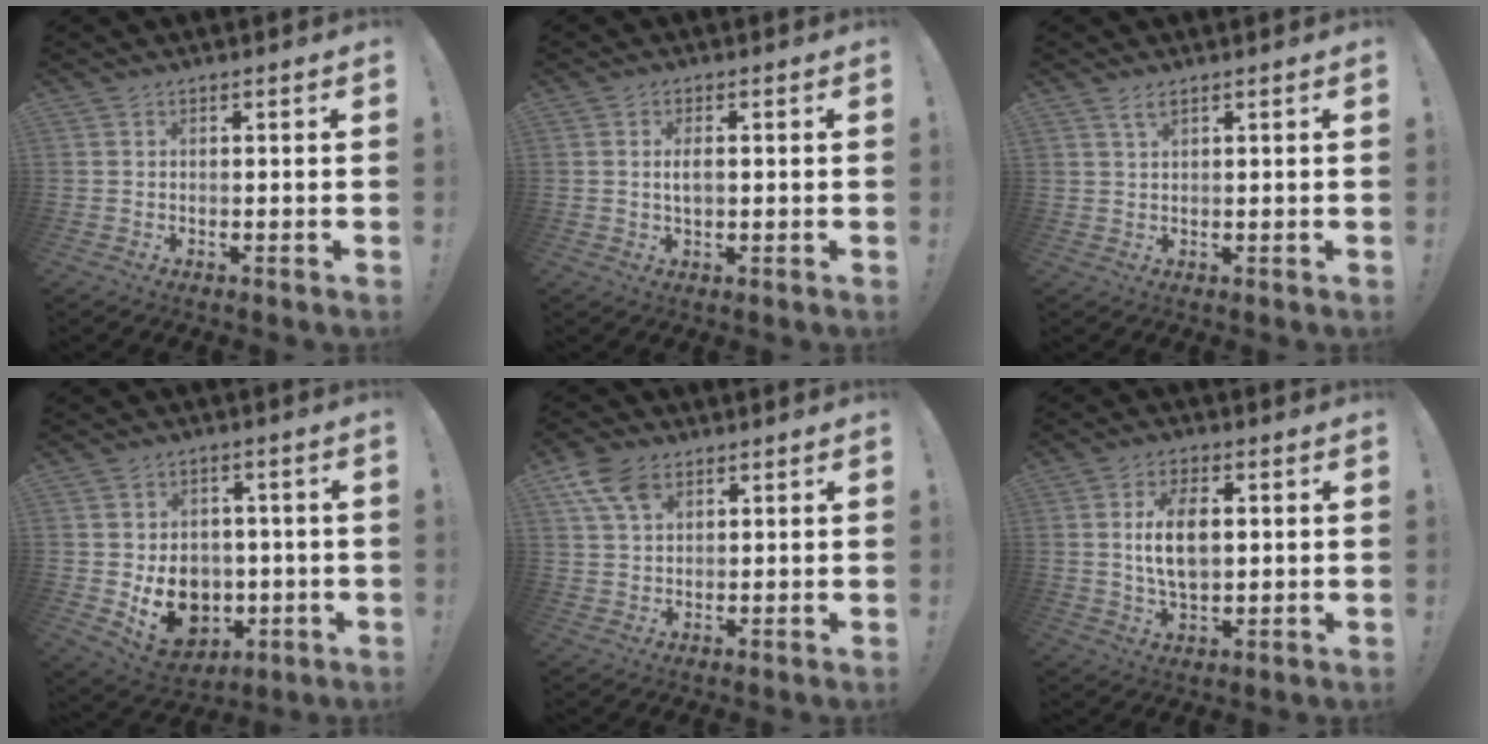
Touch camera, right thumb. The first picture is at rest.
{"total": 2.9, "force": [0.1, 1.2, 2.6], "torque": [-0.046, 0.003, 0.000]}
{"total": 2.2, "force": [1.4, 0.4, 1.6], "torque": [-0.028, -0.003, 0.024]}
{"total": 12.4, "force": [-2.2, 10.6, 6.0], "torque": [-0.107, 0.007, -0.028]}
{"total": 9.0, "force": [4.6, 5.6, 5.3], "torque": [-0.096, -0.002, 0.093]}
{"total": 10.5, "force": [1.4, 5.8, 8.6], "torque": [-0.142, -0.005, 0.019]}